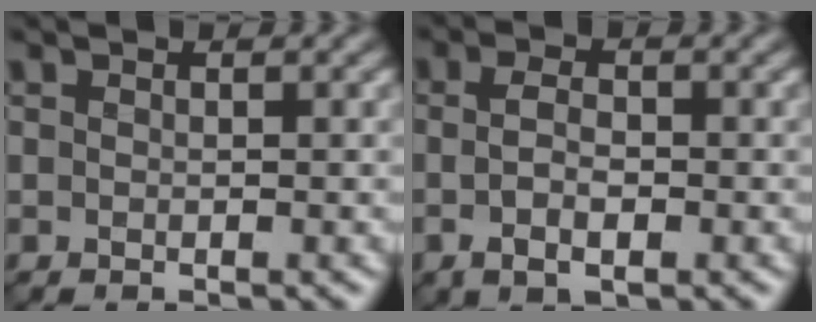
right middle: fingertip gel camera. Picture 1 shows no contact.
{"total": 2.7, "force": [-0.6, 1.1, 2.3], "torque": [-0.049, 0.002, -0.013]}